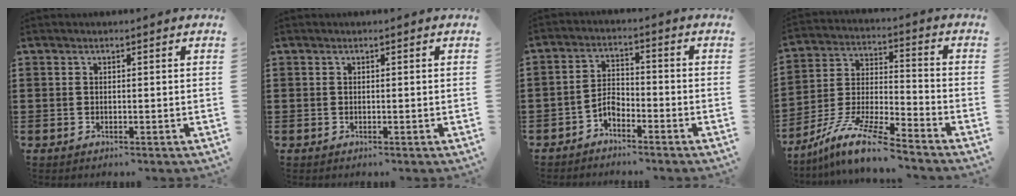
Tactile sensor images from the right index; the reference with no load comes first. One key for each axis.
{"total": 0.0}
{"total": 3.3, "fx": -2.5, "fy": 1.6, "fz": 1.5, "tx": -0.040, "ty": 0.006, "tz": -0.054}
{"total": 10.5, "fx": -9.0, "fy": 0.9, "fz": 5.4, "tx": -0.115, "ty": 0.010, "tz": -0.181}